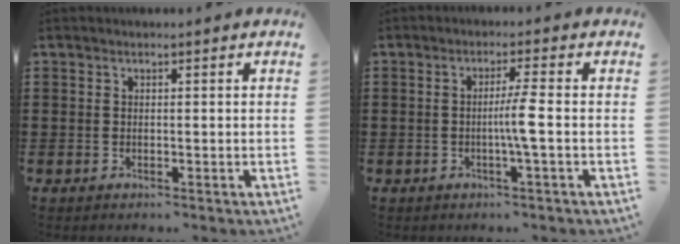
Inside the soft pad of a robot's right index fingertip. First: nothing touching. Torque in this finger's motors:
{"motor_torque": [1.43, 0.04, 0.19, 0.12]}